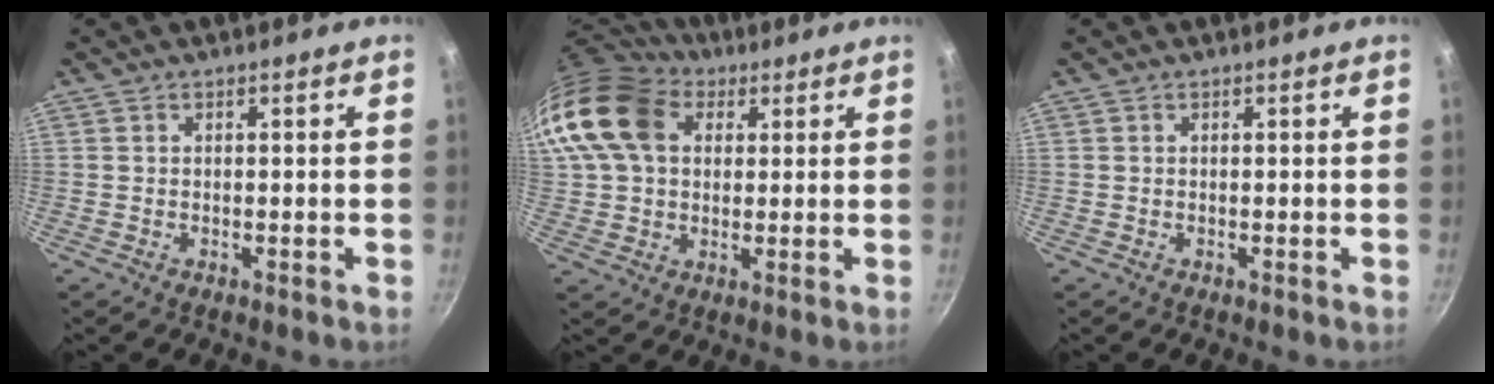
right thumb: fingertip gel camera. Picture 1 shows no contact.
{"total": 18.7, "force": [5.6, 13.7, 11.4], "torque": [-0.237, 0.026, 0.090]}
{"total": 0.0}